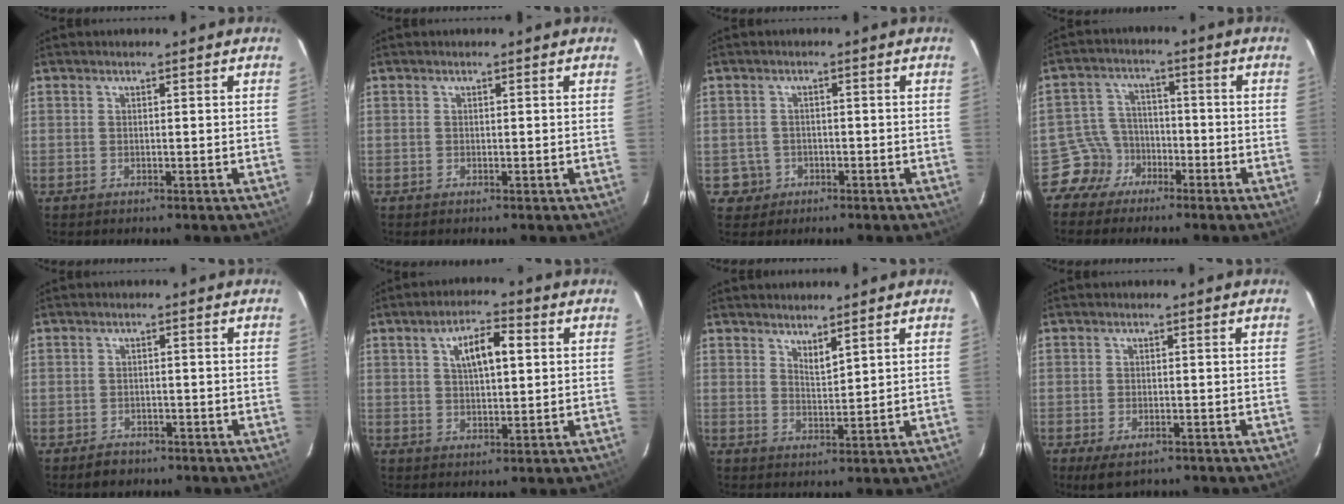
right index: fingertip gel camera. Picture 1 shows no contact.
{"total": 0.0}
{"total": 3.7, "force": [-1.0, 3.5, 0.1], "torque": [-0.006, 0.015, -0.010]}
{"total": 6.1, "force": [-4.2, 4.5, -0.5], "torque": [-0.003, 0.028, -0.082]}
{"total": 3.4, "force": [-2.2, 2.5, 0.5], "torque": [-0.010, 0.011, -0.031]}
{"total": 7.3, "force": [2.1, 2.8, 6.4], "torque": [-0.110, 0.014, 0.039]}
{"total": 2.8, "force": [2.3, 0.5, 1.6], "torque": [-0.025, -0.002, 0.039]}
{"total": 4.4, "force": [-2.8, 2.2, 2.5], "torque": [-0.053, -0.017, -0.044]}